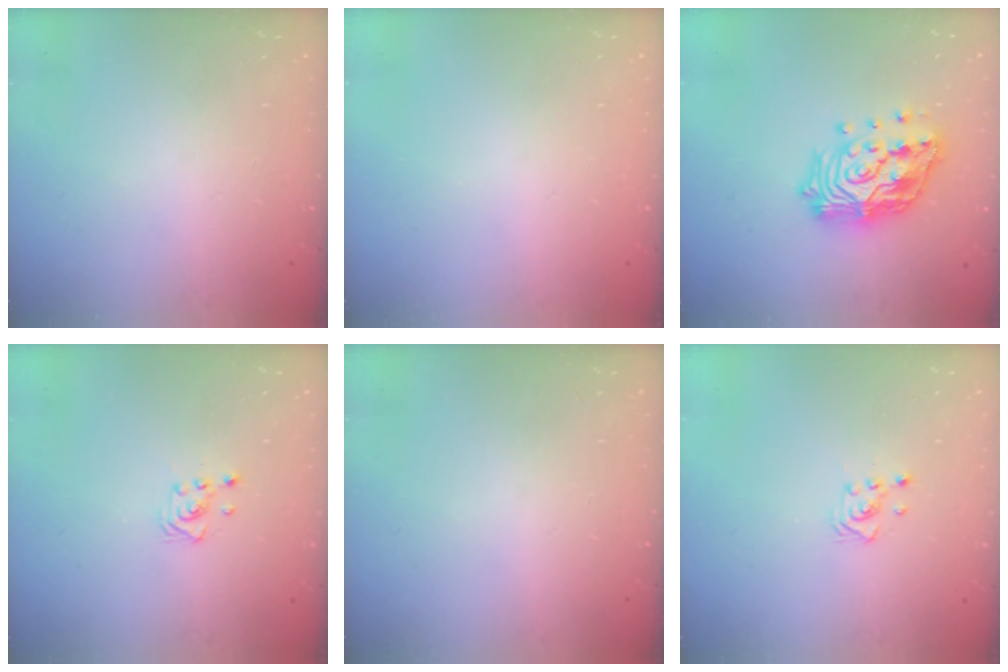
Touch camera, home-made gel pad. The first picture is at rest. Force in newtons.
{"total": 0.0}
{"total": 19.6, "press": 19.5, "slide": 2.3}
{"total": 2.8, "press": 2.8, "slide": 0.3}
{"total": 0.0}
{"total": 2.8, "press": 2.8, "slide": 0.3}